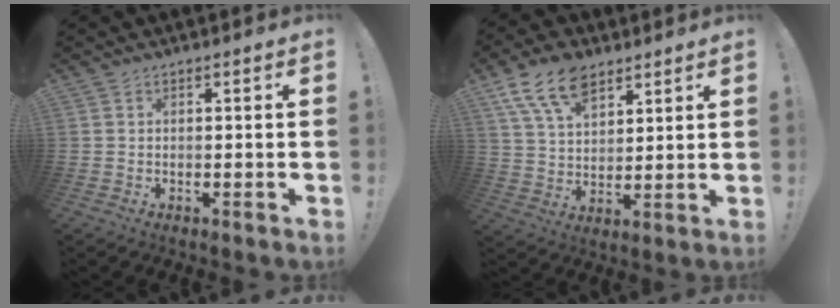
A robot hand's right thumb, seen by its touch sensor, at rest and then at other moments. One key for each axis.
{"total": 13.8, "fx": 8.6, "fy": 7.7, "fz": 7.5, "tx": -0.135, "ty": -0.036, "tz": 0.162}